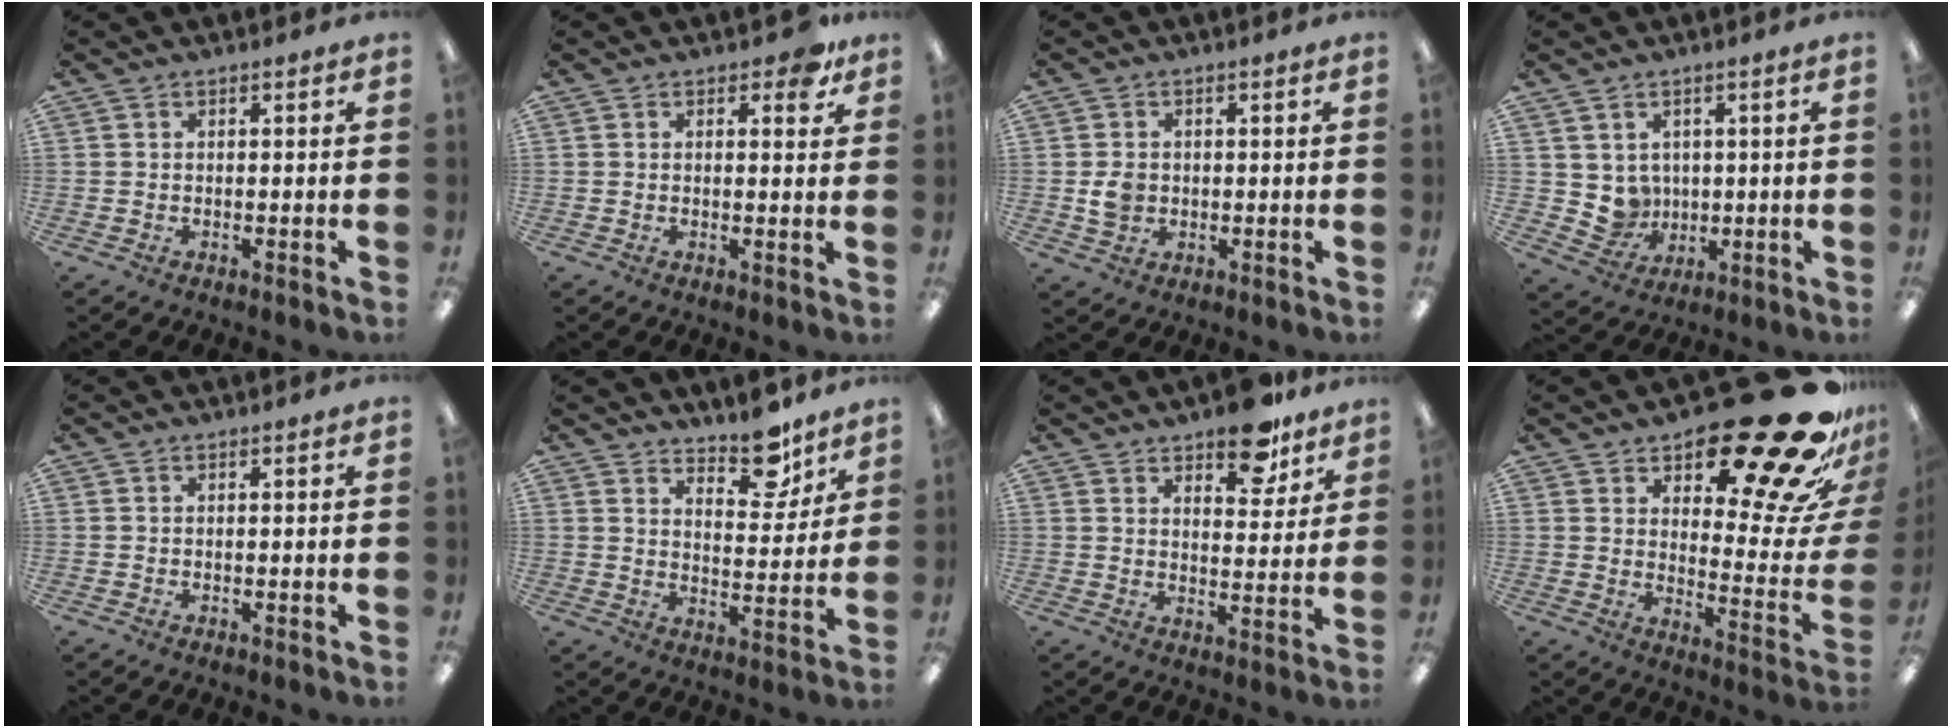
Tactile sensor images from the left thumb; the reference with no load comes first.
{"total": 4.2, "force": [2.5, 2.0, 2.7], "torque": [-0.027, -0.004, 0.038]}
{"total": 3.9, "force": [0.0, 3.4, 1.9], "torque": [-0.020, 0.002, -0.002]}
{"total": 5.8, "force": [2.2, 5.4, 0.3], "torque": [-0.012, -0.017, 0.049]}
{"total": 0.0}
{"total": 9.8, "force": [8.2, 3.9, 3.7], "torque": [-0.034, -0.061, 0.144]}
{"total": 10.9, "force": [8.3, 4.7, 5.2], "torque": [-0.053, -0.049, 0.143]}
{"total": 27.8, "force": [18.5, 9.8, 18.3], "torque": [-0.200, -0.139, 0.307]}